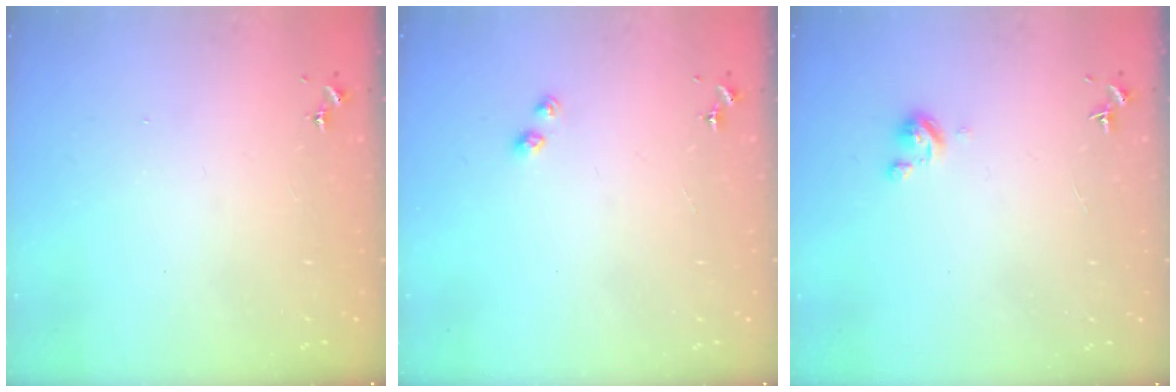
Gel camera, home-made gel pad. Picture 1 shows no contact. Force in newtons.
{"total": 2.6, "press": 2.6, "slide": 0.3}
{"total": 3.1, "press": 3.1, "slide": 0.3}